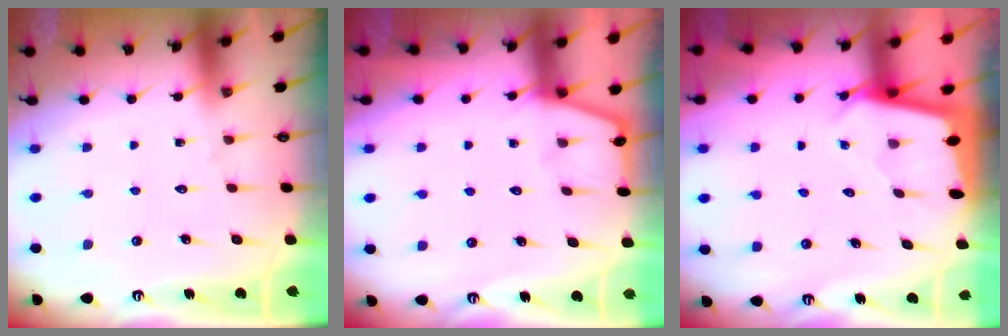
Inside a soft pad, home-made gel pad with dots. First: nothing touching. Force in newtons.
{"total": 2.7, "press": 2.7, "slide": 0.4}
{"total": 2.5, "press": 2.5, "slide": 0.1}